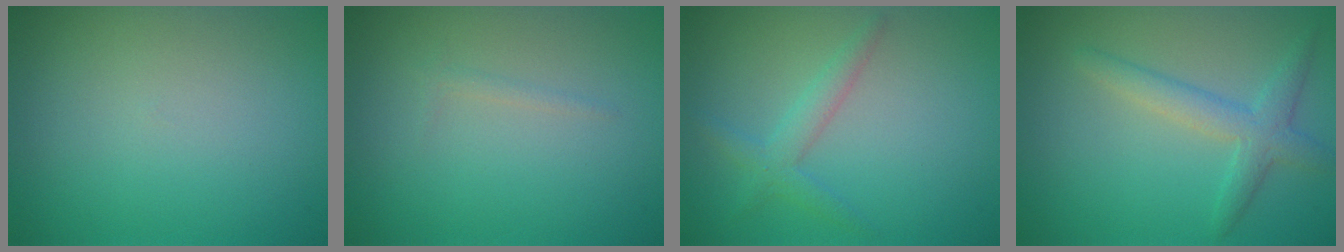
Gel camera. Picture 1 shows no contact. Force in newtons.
{"total": 0.6, "press": 0.6, "slide": 0.0}
{"total": 2.1, "press": 2.1, "slide": 0.0}
{"total": 3.0, "press": 3.0, "slide": 0.1}